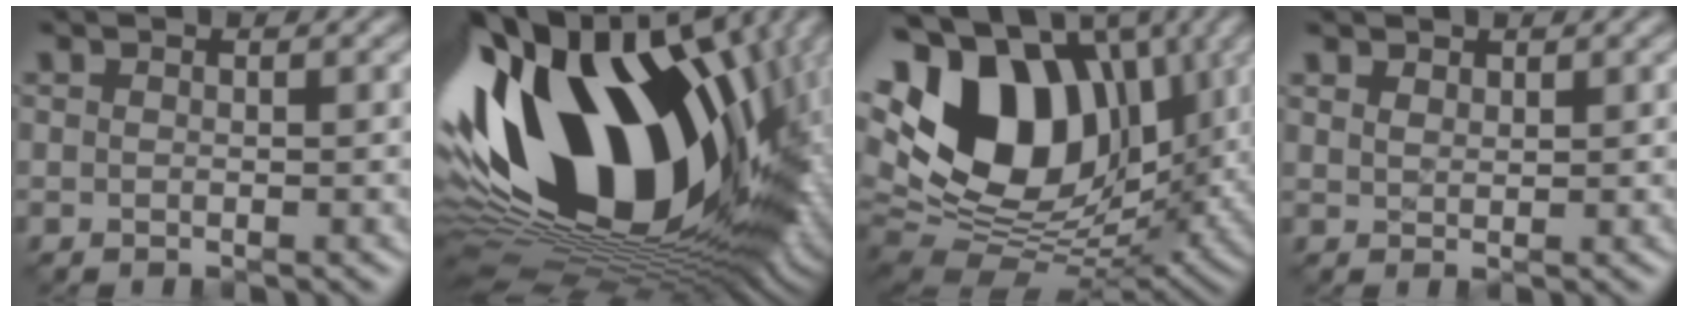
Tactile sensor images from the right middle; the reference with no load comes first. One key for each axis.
{"total": 20.1, "fx": 1.4, "fy": 11.9, "fz": 16.1, "tx": -0.294, "ty": 0.006, "tz": 0.000}
{"total": 17.0, "fx": 3.7, "fy": 11.3, "fz": 12.1, "tx": -0.230, "ty": 0.033, "tz": 0.042}
{"total": 1.7, "fx": 1.4, "fy": 0.8, "fz": 0.6, "tx": -0.013, "ty": -0.003, "tz": 0.027}